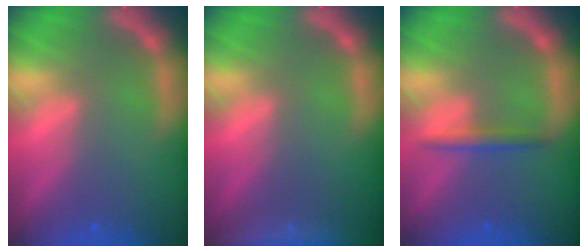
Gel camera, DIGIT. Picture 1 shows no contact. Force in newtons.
{"total": 8.5}
{"total": 1.9}